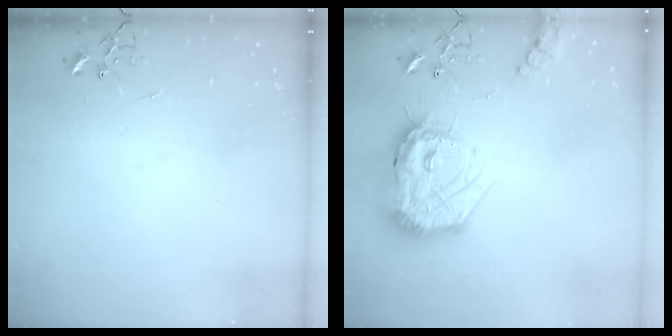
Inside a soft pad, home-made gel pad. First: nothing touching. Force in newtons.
{"total": 24.3, "press": 24.2, "slide": 2.5}